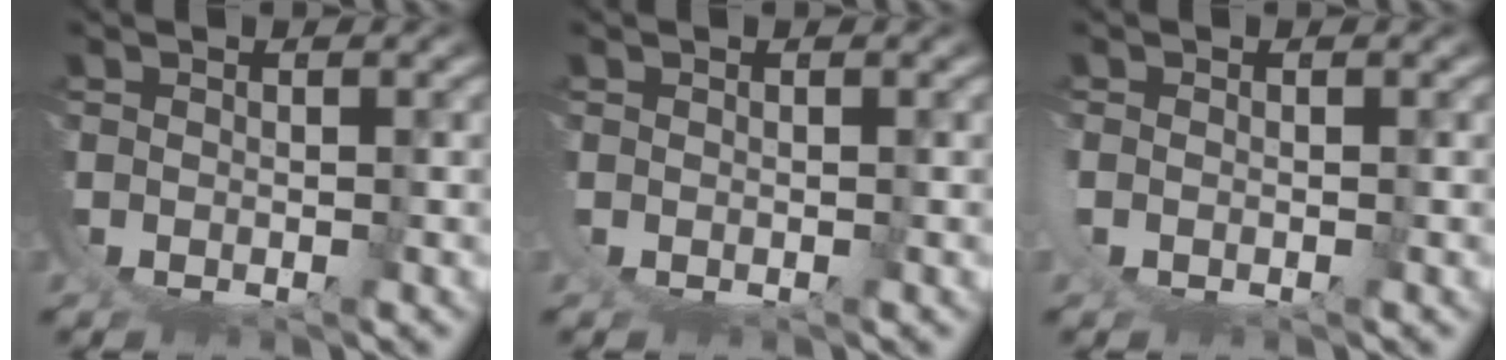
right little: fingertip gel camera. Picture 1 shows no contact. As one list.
[{"total": 0.0}, {"total": 0.7, "force": [0.0, -0.4, 0.6], "torque": [-0.027, -0.008, 0.005]}]